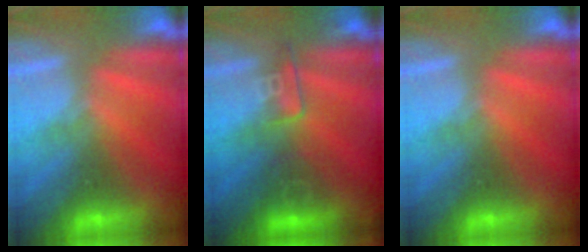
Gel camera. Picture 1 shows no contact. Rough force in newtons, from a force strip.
{"total": 2.4}
{"total": 0.0}